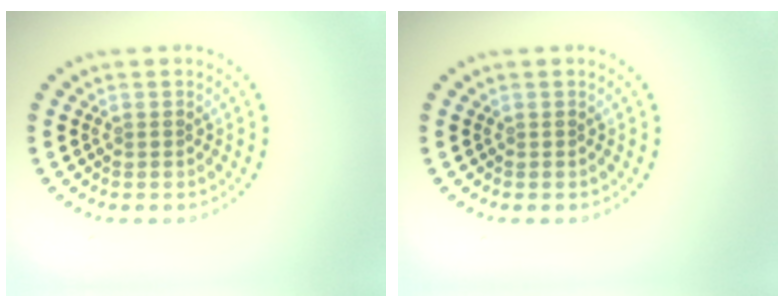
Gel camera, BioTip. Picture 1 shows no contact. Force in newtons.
{"total": 0.0}